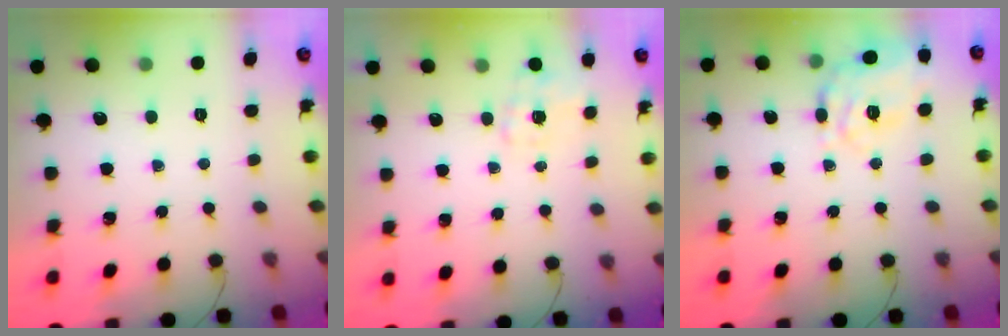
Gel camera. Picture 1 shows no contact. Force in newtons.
{"total": 2.3, "press": 2.1, "slide": 1.0}
{"total": 13.1, "press": 12.9, "slide": 2.3}